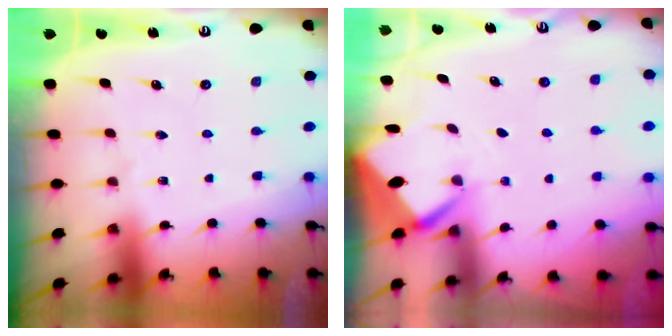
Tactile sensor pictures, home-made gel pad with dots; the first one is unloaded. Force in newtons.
{"total": 2.5, "press": 2.5, "slide": 0.3}